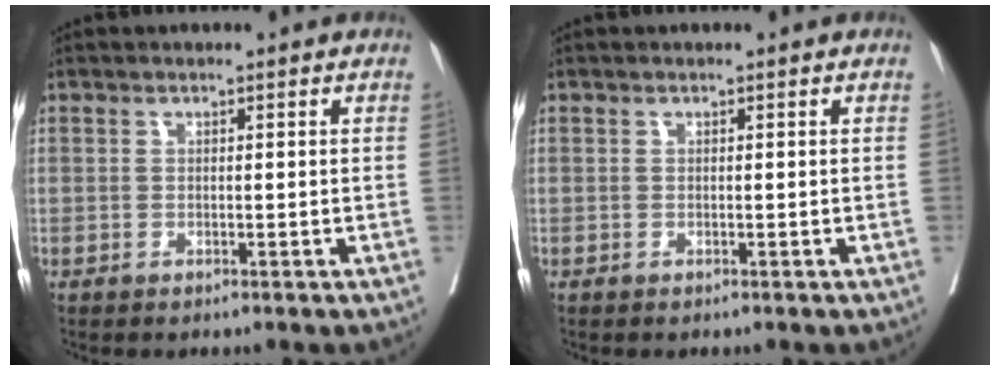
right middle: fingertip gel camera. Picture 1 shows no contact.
{"total": 0.0}